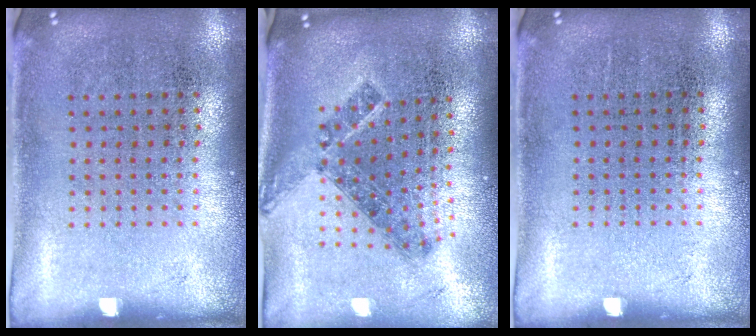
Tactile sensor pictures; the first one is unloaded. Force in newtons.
{"total": 1.0, "press": 0.9, "slide": 0.6}
{"total": 0.0}